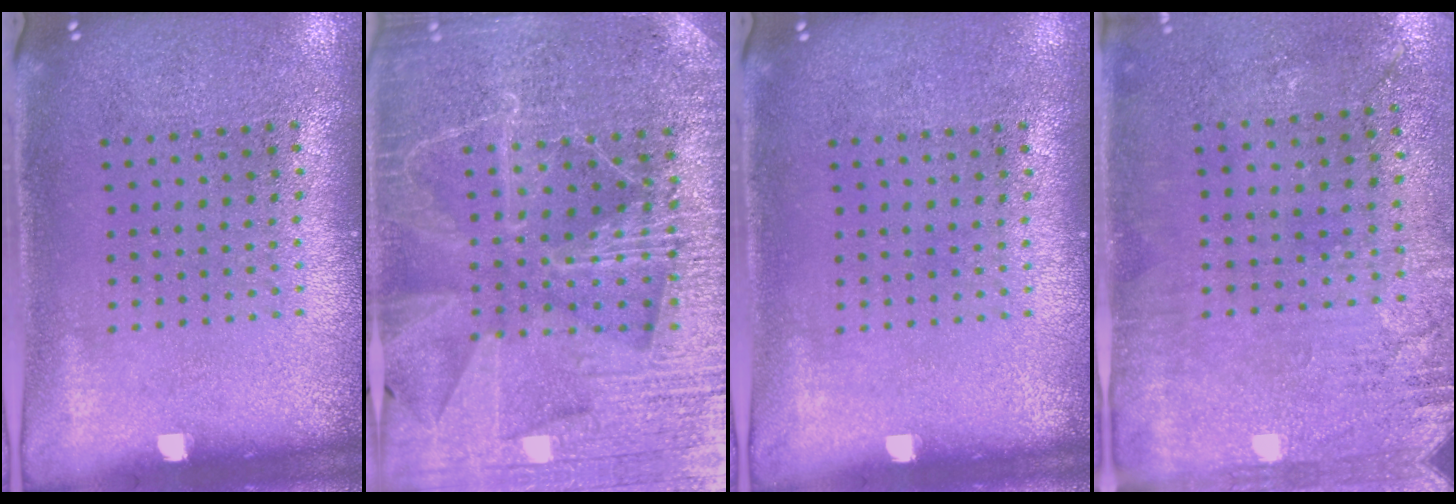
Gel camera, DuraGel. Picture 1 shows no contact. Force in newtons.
{"total": 4.4, "press": 4.2, "slide": 1.5}
{"total": 0.0}
{"total": 2.8, "press": 2.3, "slide": 1.6}